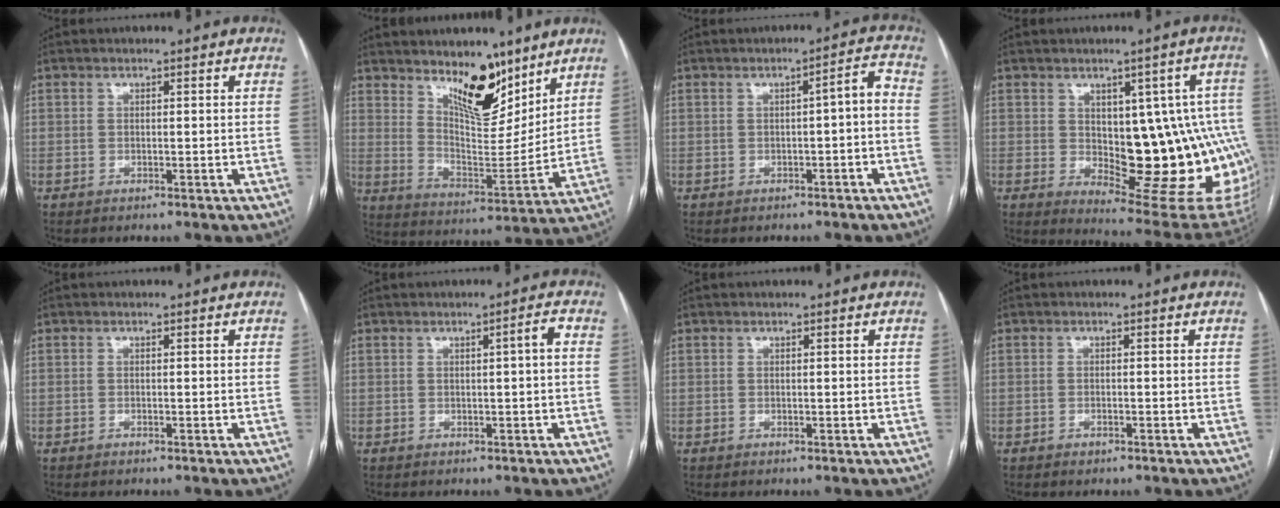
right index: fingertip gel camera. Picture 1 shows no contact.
{"total": 12.0, "force": [8.5, 4.1, 7.5], "torque": [-0.122, -0.016, 0.156]}
{"total": 3.4, "force": [-0.8, 0.6, 3.2], "torque": [-0.040, 0.017, -0.009]}
{"total": 19.5, "force": [-1.1, 7.7, 17.9], "torque": [-0.147, 0.020, 0.014]}
{"total": 0.0}
{"total": 1.8, "force": [0.1, -0.1, 1.8], "torque": [-0.025, 0.005, 0.003]}
{"total": 0.0}
{"total": 0.8, "force": [-0.6, 0.3, 0.4], "torque": [-0.010, 0.000, -0.006]}